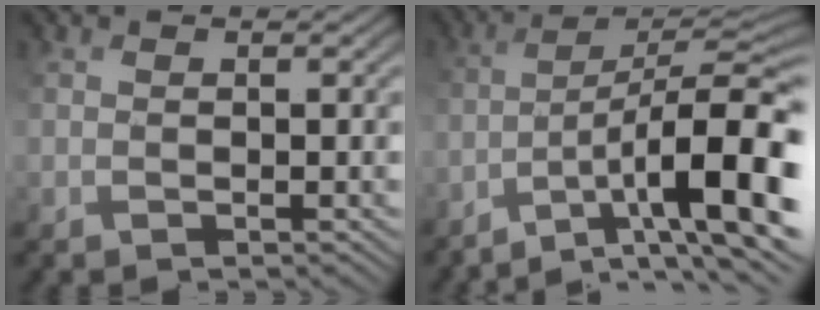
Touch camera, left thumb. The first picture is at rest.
{"total": 14.1, "force": [-7.1, 3.7, 11.6], "torque": [-0.181, -0.001, -0.102]}